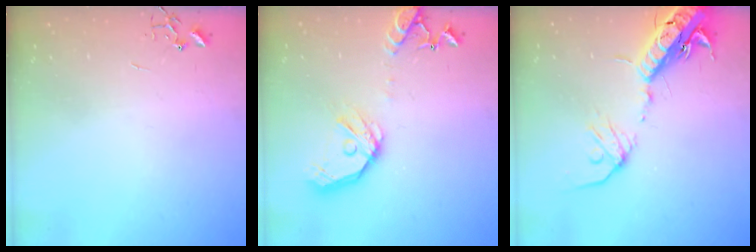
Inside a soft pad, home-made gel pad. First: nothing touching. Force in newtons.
{"total": 16.6, "press": 16.4, "slide": 2.7}
{"total": 17.9, "press": 17.4, "slide": 4.3}